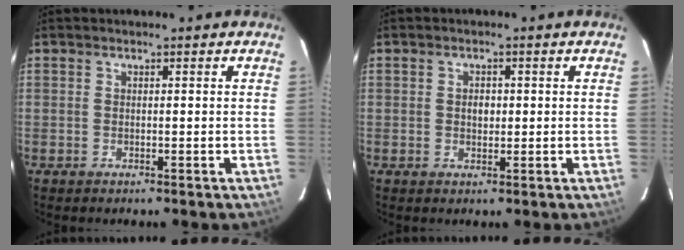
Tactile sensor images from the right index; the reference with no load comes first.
{"total": 1.8, "force": [0.1, 1.4, 1.1], "torque": [-0.019, 0.005, 0.001]}